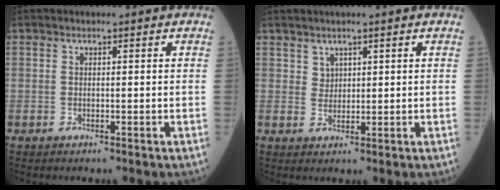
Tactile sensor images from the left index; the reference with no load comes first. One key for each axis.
{"total": 1.6, "fx": 1.2, "fy": 1.1, "fz": 0.3, "tx": -0.005, "ty": 0.003, "tz": 0.023}